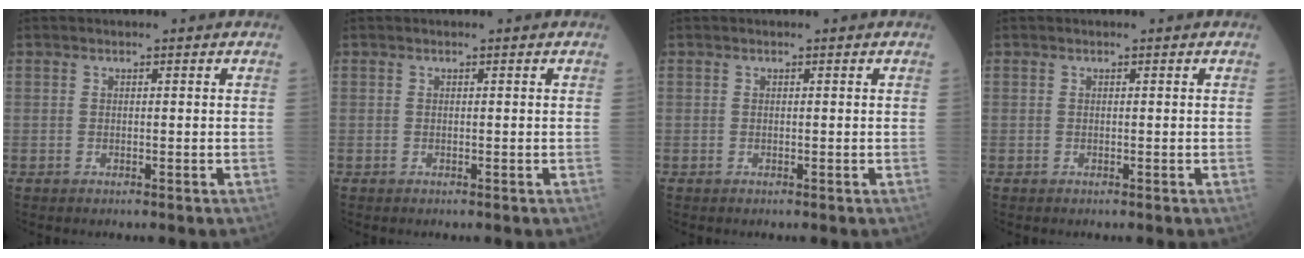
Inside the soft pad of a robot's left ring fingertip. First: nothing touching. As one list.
[{"total": 0.0}, {"total": 0.0}, {"total": 0.0}]